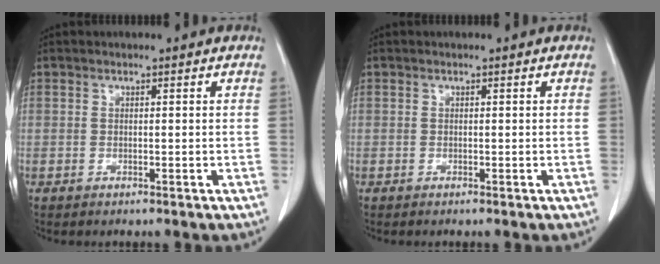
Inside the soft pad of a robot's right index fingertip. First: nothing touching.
{"total": 0.0}